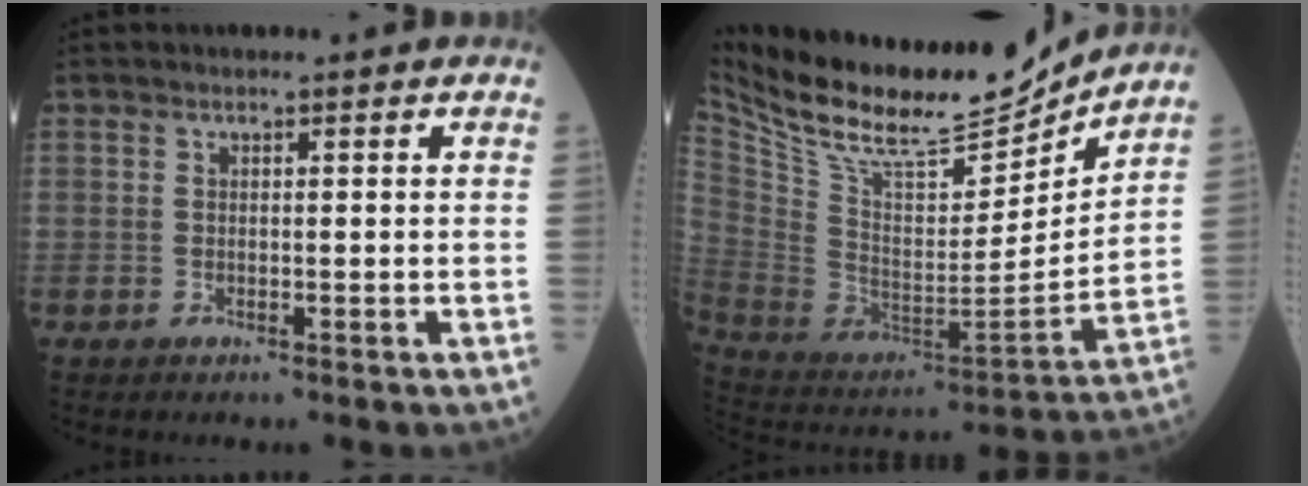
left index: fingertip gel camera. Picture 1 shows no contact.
{"total": 23.4, "force": [20.3, 4.4, 10.7], "torque": [-0.198, -0.023, 0.339]}